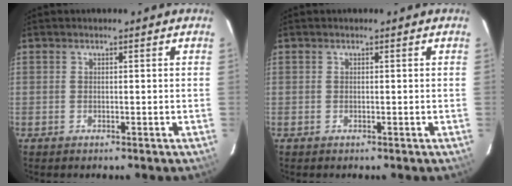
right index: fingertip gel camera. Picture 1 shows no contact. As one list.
[{"total": 0.0}]